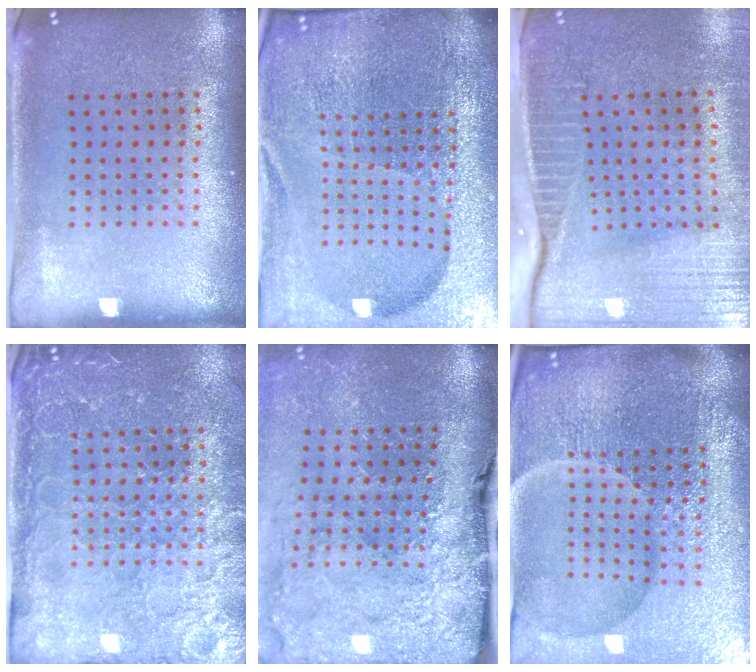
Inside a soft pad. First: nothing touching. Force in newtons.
{"total": 6.8, "press": 5.9, "slide": 3.5}
{"total": 3.9, "press": 3.5, "slide": 1.7}
{"total": 4.1, "press": 3.9, "slide": 1.3}
{"total": 4.5, "press": 3.5, "slide": 2.8}
{"total": 7.3, "press": 6.4, "slide": 3.5}